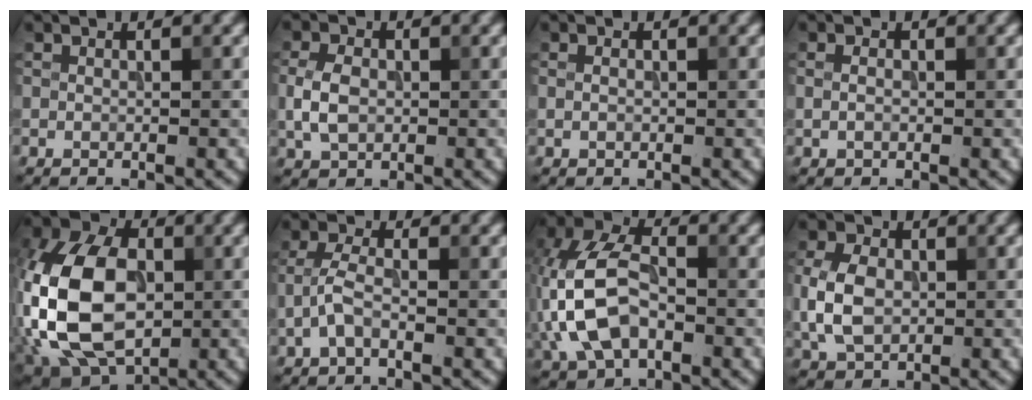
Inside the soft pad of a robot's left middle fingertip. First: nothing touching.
{"total": 3.1, "force": [-0.2, 2.3, 2.1], "torque": [-0.047, 0.002, -0.007]}
{"total": 0.6, "force": [0.1, 0.5, 0.4], "torque": [-0.009, -0.001, 0.001]}
{"total": 1.0, "force": [0.0, 0.7, 0.7], "torque": [-0.014, 0.000, -0.002]}
{"total": 14.1, "force": [-1.3, 9.3, 10.5], "torque": [-0.235, 0.012, -0.045]}
{"total": 2.4, "force": [-1.0, 0.9, 2.0], "torque": [-0.047, 0.009, -0.027]}
{"total": 9.2, "force": [-1.5, 5.8, 7.0], "torque": [-0.159, 0.013, -0.043]}
{"total": 4.7, "force": [-0.2, 3.5, 3.2], "torque": [-0.075, 0.003, -0.006]}